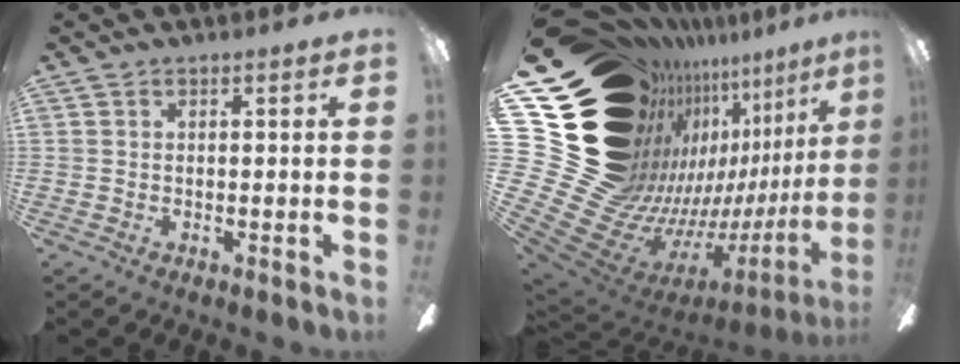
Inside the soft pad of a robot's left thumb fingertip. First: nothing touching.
{"total": 28.8, "force": [9.6, 19.5, 18.9], "torque": [-0.338, -0.143, 0.260]}